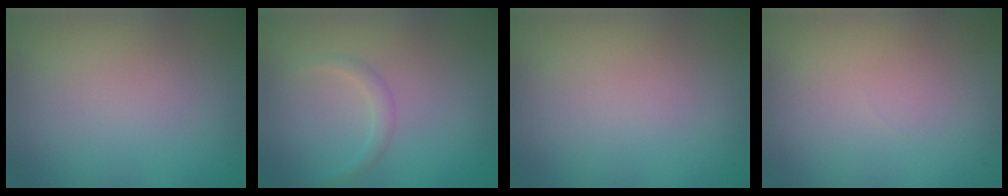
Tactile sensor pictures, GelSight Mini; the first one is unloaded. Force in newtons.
{"total": 1.1, "press": 1.1, "slide": 0.1}
{"total": 0.0}
{"total": 0.0}